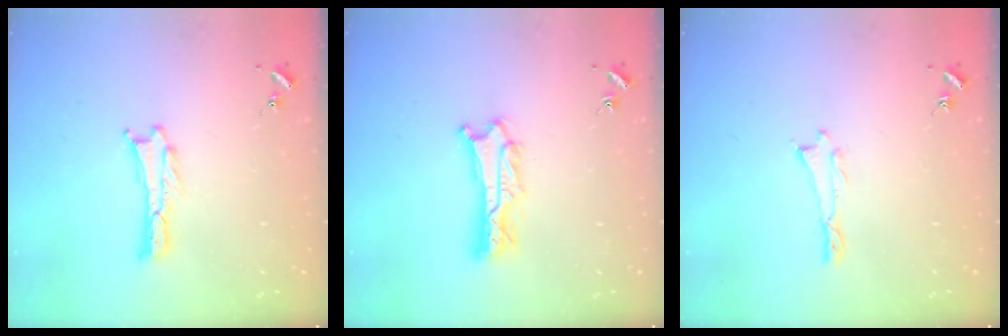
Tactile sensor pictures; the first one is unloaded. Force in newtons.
{"total": 3.3, "press": 3.3, "slide": 0.5}
{"total": 0.0}